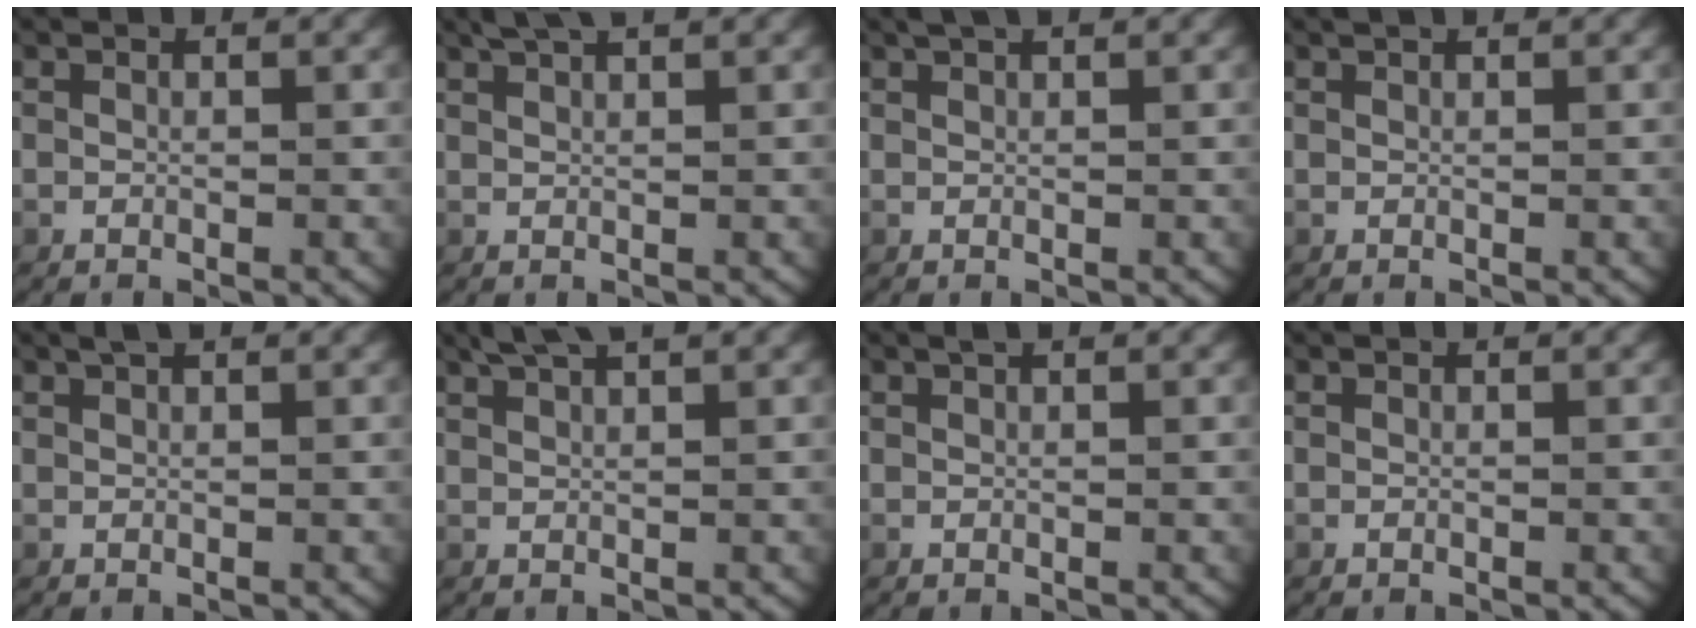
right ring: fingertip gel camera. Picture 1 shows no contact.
{"total": 2.7, "force": [2.3, 0.3, 1.3], "torque": [-0.026, 0.007, 0.039]}
{"total": 1.5, "force": [1.3, 0.1, 0.8], "torque": [-0.012, 0.005, 0.020]}
{"total": 0.8, "force": [0.7, -0.1, 0.3], "torque": [-0.004, 0.000, 0.012]}
{"total": 1.2, "force": [1.0, 0.1, 0.6], "torque": [-0.013, 0.004, 0.017]}
{"total": 3.2, "force": [2.8, 0.3, 1.5], "torque": [-0.030, 0.008, 0.048]}
{"total": 0.8, "force": [0.6, 0.1, 0.5], "torque": [-0.008, 0.003, 0.010]}
{"total": 0.0}